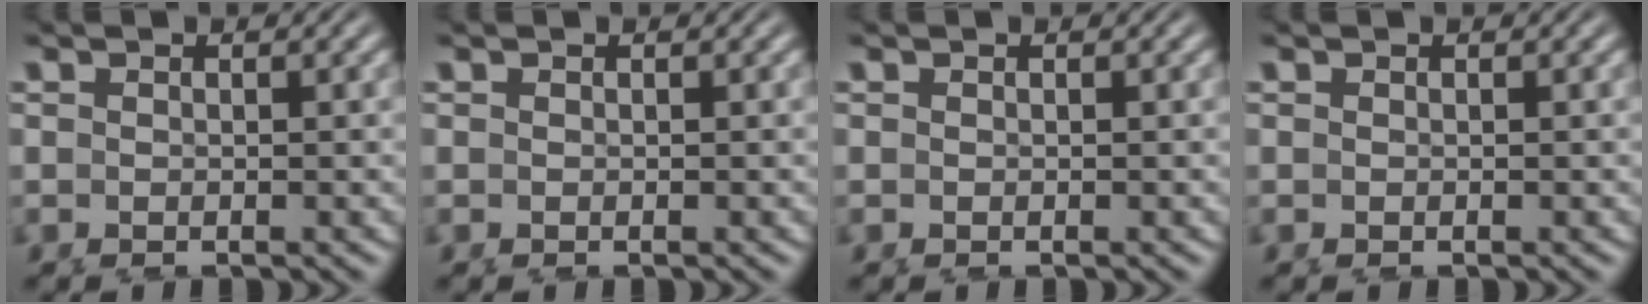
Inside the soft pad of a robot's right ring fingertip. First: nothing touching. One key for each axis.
{"total": 0.0}
{"total": 0.0}
{"total": 0.0}